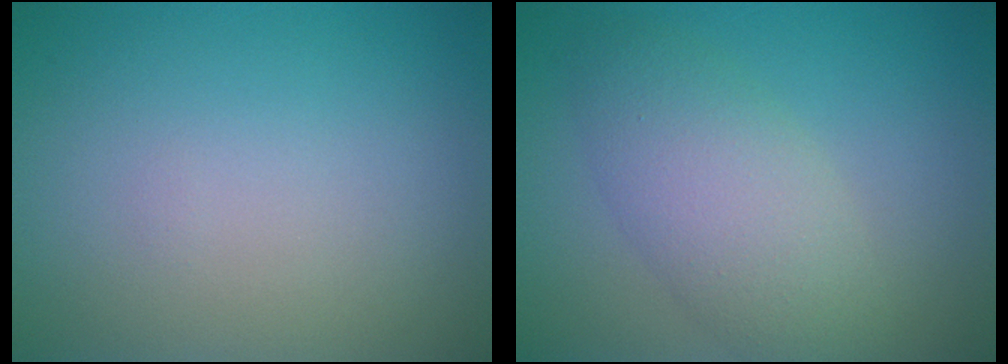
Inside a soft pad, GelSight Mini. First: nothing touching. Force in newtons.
{"total": 4.8, "press": 4.8, "slide": 0.2}